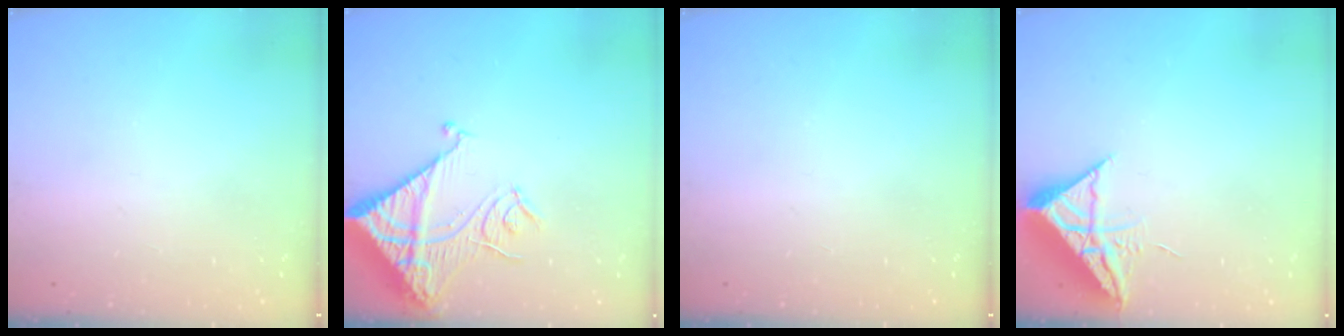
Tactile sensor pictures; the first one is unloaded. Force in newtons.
{"total": 15.6, "press": 15.4, "slide": 1.8}
{"total": 0.0}
{"total": 10.0, "press": 9.9, "slide": 0.8}